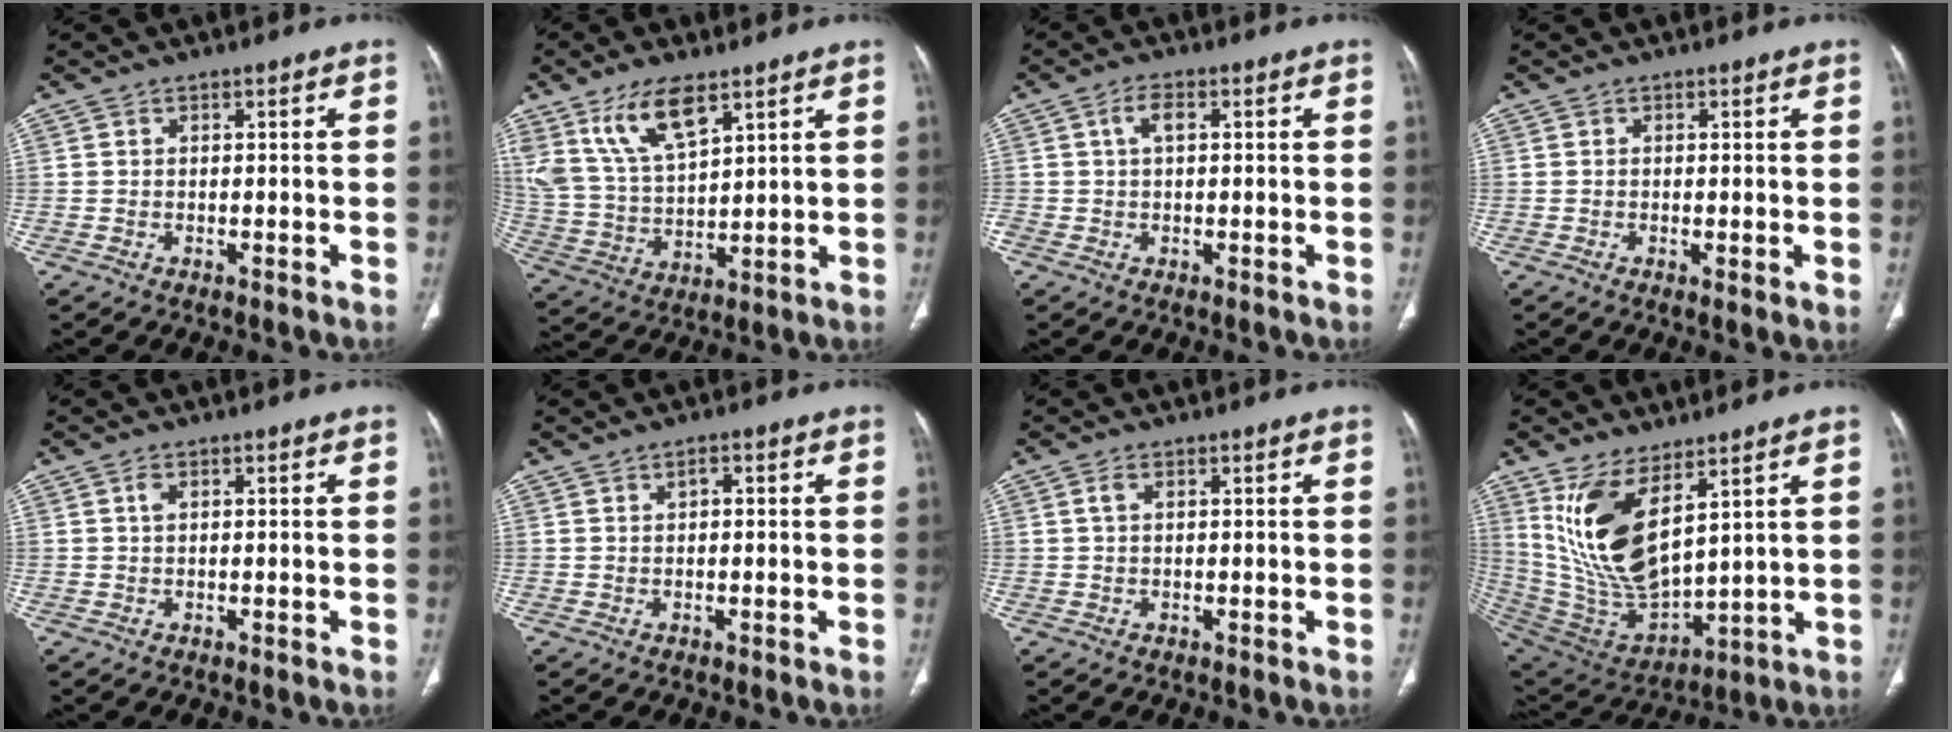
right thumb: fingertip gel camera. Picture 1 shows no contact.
{"total": 13.3, "force": [7.9, 5.7, 9.1], "torque": [-0.169, -0.028, 0.165]}
{"total": 3.2, "force": [0.8, 1.7, 2.6], "torque": [-0.054, 0.012, 0.016]}
{"total": 1.3, "force": [-0.1, 0.3, 1.3], "torque": [-0.024, -0.006, -0.001]}
{"total": 1.5, "force": [0.6, 0.9, 1.1], "torque": [-0.021, 0.005, 0.012]}
{"total": 1.5, "force": [0.5, 0.8, 1.1], "torque": [-0.018, 0.004, 0.009]}
{"total": 1.6, "force": [0.6, 0.8, 1.2], "torque": [-0.029, 0.007, 0.015]}
{"total": 17.1, "force": [7.6, 7.6, 13.3], "torque": [-0.248, -0.041, 0.176]}